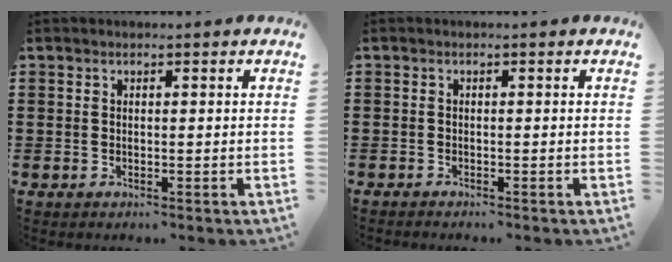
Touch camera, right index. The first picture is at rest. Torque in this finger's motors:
{"motor_torque": [-2.14, 0.00, -1.05, -0.21]}